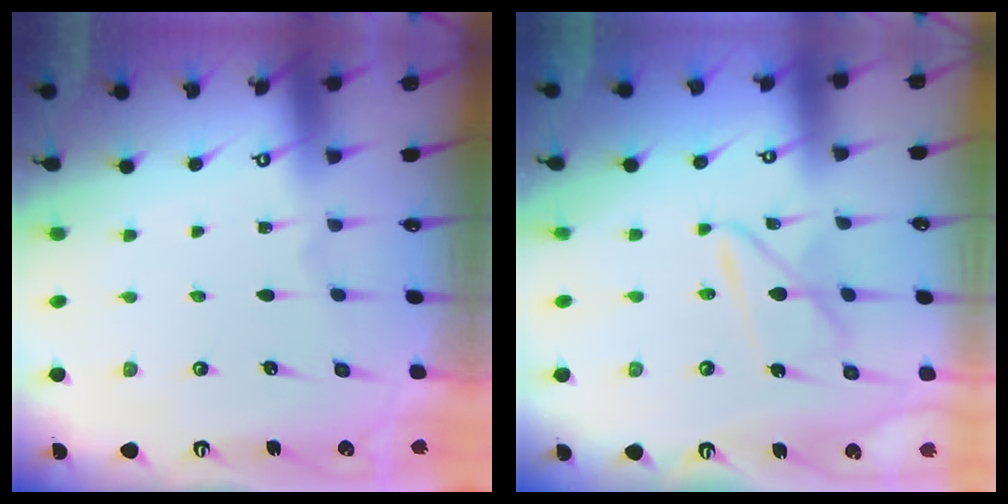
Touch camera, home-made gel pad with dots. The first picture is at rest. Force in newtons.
{"total": 8.2, "press": 8.2, "slide": 0.6}